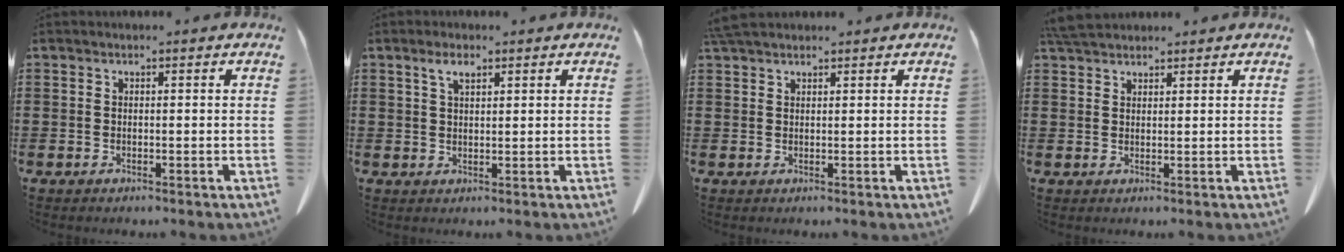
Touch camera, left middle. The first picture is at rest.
{"total": 2.8, "force": [1.6, 1.0, 2.1], "torque": [-0.037, 0.003, 0.025]}
{"total": 2.5, "force": [2.2, 0.6, 1.1], "torque": [-0.027, 0.004, 0.042]}
{"total": 3.4, "force": [3.2, 0.8, 1.1], "torque": [-0.031, -0.002, 0.062]}